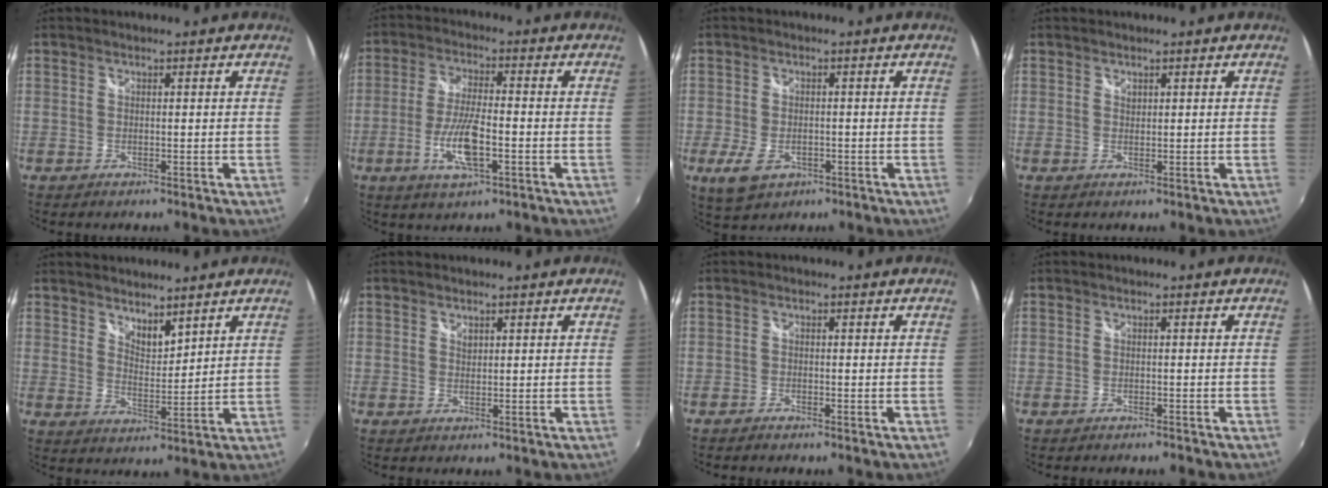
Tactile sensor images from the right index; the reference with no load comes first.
{"total": 8.9, "force": [-3.1, 2.2, 8.1], "torque": [-0.165, -0.007, -0.060]}
{"total": 6.1, "force": [-2.7, 3.7, 4.0], "torque": [-0.094, -0.016, -0.042]}
{"total": 0.6, "force": [0.5, 0.4, 0.1], "torque": [-0.001, 0.000, 0.009]}
{"total": 5.0, "force": [4.4, 1.6, 1.9], "torque": [-0.023, -0.004, 0.076]}
{"total": 0.8, "force": [0.6, 0.5, 0.2], "torque": [-0.002, 0.000, 0.011]}
{"total": 1.1, "force": [-1.0, 0.2, 0.2], "torque": [-0.009, -0.005, -0.021]}
{"total": 1.3, "force": [-1.2, 0.2, 0.2], "torque": [-0.009, -0.007, -0.021]}